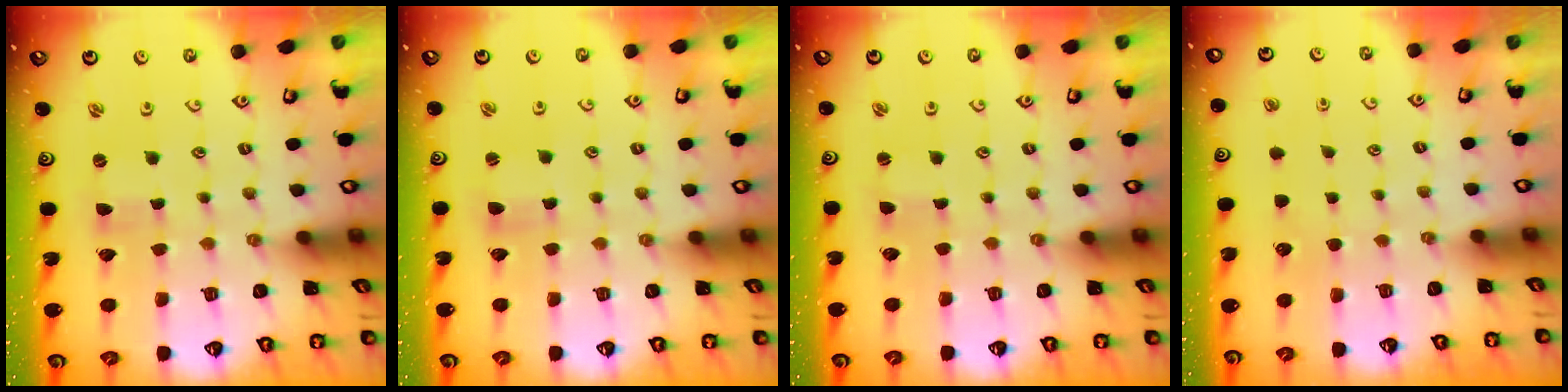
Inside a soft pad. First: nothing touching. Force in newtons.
{"total": 2.2, "press": 2.2, "slide": 0.3}
{"total": 0.0}
{"total": 0.0}